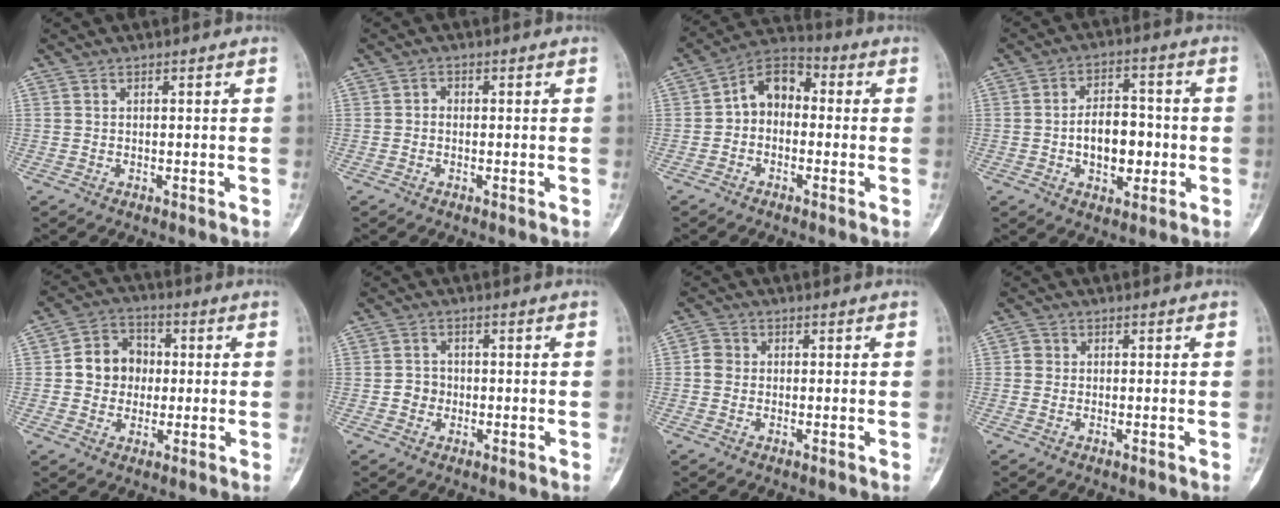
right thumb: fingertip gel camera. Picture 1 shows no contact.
{"total": 1.2, "force": [-0.2, 1.0, 0.6], "torque": [-0.003, 0.004, -0.009]}
{"total": 8.3, "force": [-0.3, 6.1, 5.6], "torque": [-0.060, 0.035, -0.025]}
{"total": 9.9, "force": [-1.6, 6.2, 7.5], "torque": [-0.081, 0.018, -0.026]}
{"total": 9.2, "force": [0.2, 8.1, 4.5], "torque": [-0.036, 0.019, -0.006]}
{"total": 2.8, "force": [-0.6, 2.6, 0.9], "torque": [0.000, 0.009, -0.016]}
{"total": 2.7, "force": [-0.2, 2.4, 1.1], "torque": [-0.009, 0.007, -0.010]}
{"total": 1.5, "force": [-0.1, 1.4, 0.4], "torque": [0.004, 0.005, -0.005]}